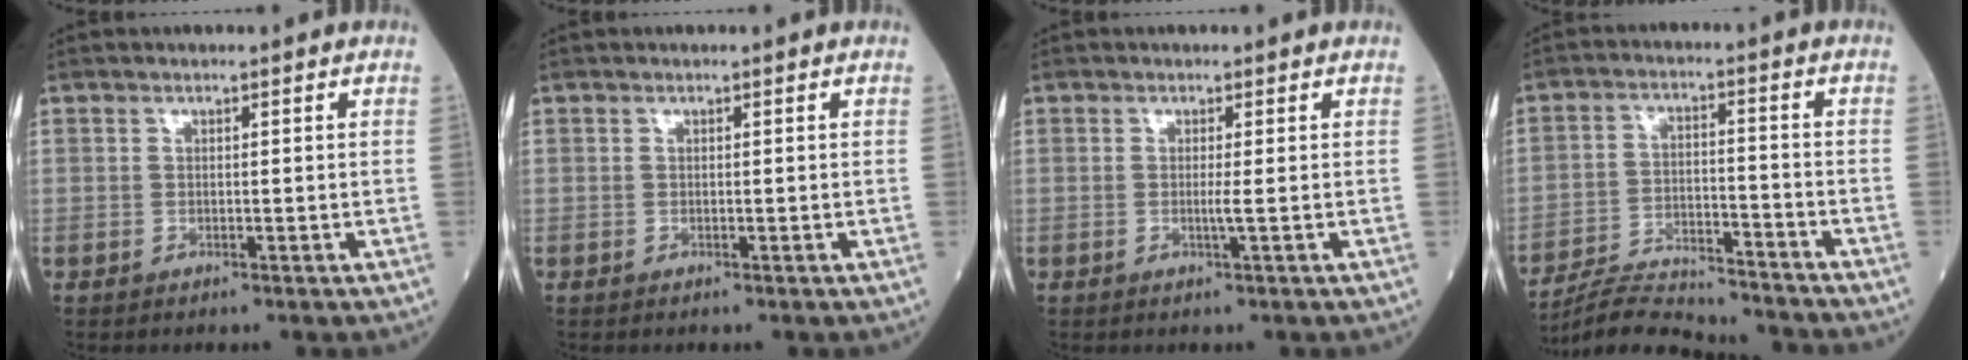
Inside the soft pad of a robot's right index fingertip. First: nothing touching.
{"total": 0.0}
{"total": 1.1, "force": [-0.1, -0.4, 1.0], "torque": [-0.016, -0.002, -0.006]}
{"total": 14.4, "force": [-13.9, 1.0, 3.8], "torque": [-0.062, 0.001, -0.218]}